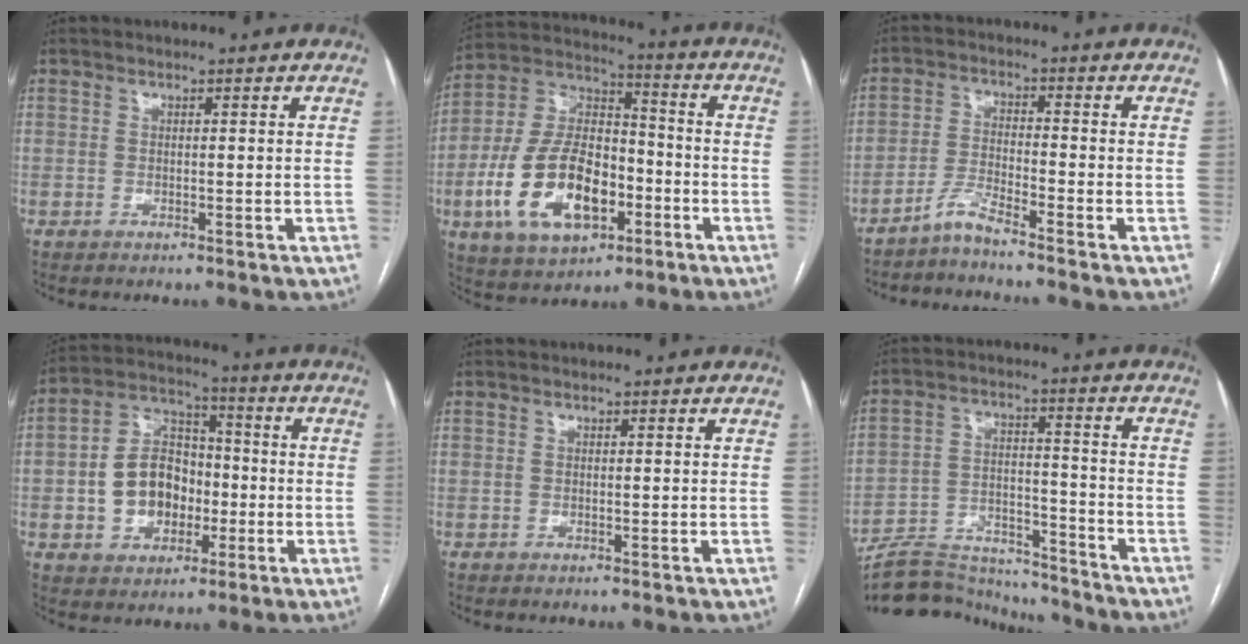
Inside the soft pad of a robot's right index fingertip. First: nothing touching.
{"total": 17.7, "force": [-5.9, 9.3, 13.9], "torque": [-0.290, 0.011, -0.099]}
{"total": 3.9, "force": [-3.5, -0.7, 1.5], "torque": [-0.038, -0.018, -0.076]}
{"total": 10.9, "force": [-1.9, 8.1, 7.0], "torque": [-0.142, 0.030, -0.027]}
{"total": 0.0}
{"total": 16.1, "force": [-15.5, 3.4, 3.1], "torque": [-0.065, 0.023, -0.239]}